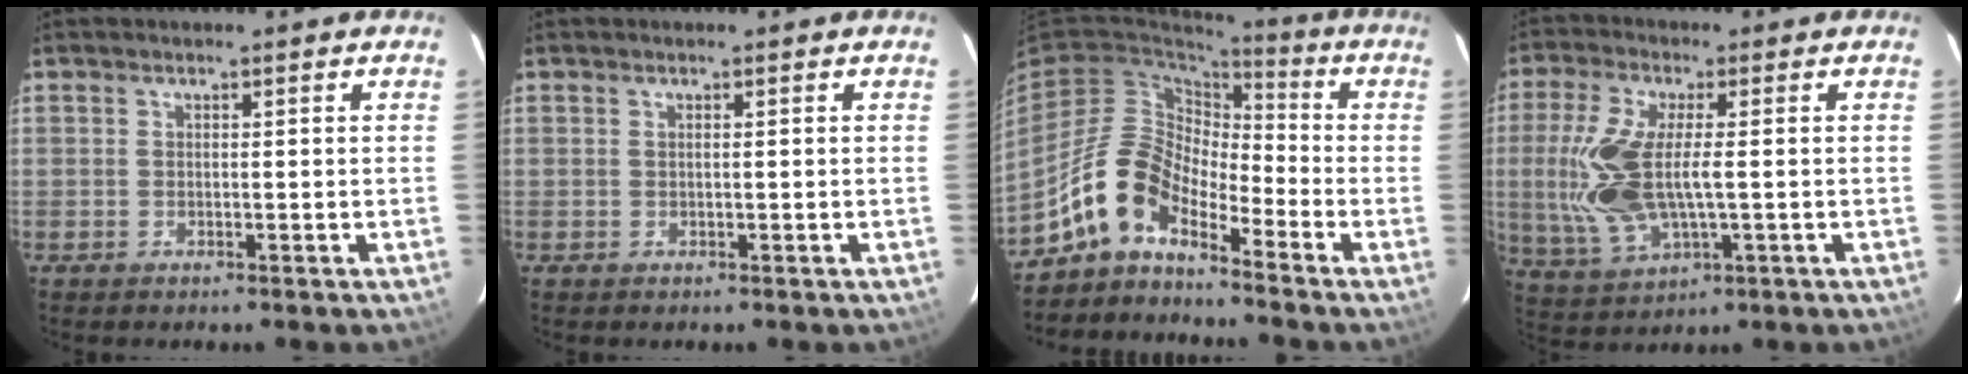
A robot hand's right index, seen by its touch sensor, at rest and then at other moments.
{"total": 0.0}
{"total": 10.8, "force": [-7.6, 4.8, 6.0], "torque": [-0.116, 0.019, -0.162]}
{"total": 14.1, "force": [-0.6, 5.7, 12.9], "torque": [-0.275, -0.007, -0.001]}